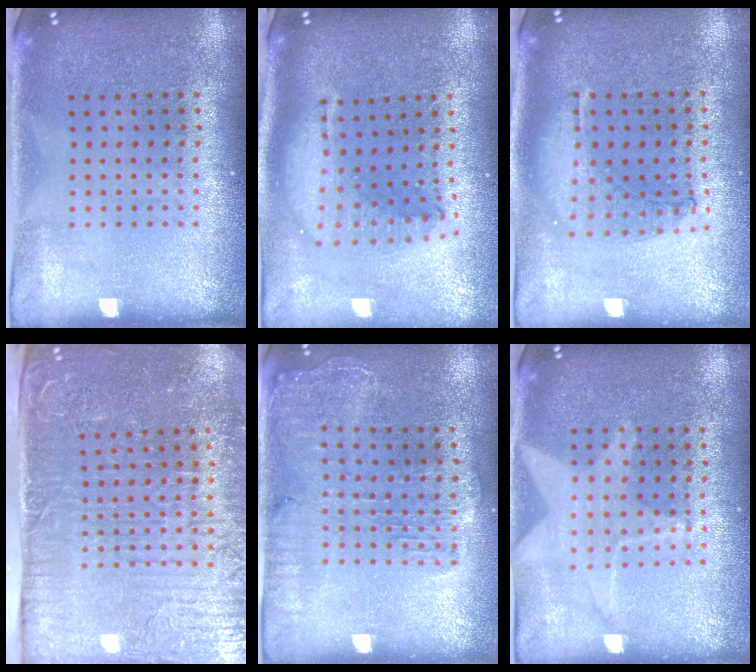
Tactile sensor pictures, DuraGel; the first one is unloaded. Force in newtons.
{"total": 2.2, "press": 1.7, "slide": 1.3}
{"total": 0.9, "press": 0.9, "slide": 0.2}
{"total": 5.3, "press": 4.5, "slide": 2.8}
{"total": 1.7, "press": 1.6, "slide": 0.5}
{"total": 1.4, "press": 1.4, "slide": 0.4}